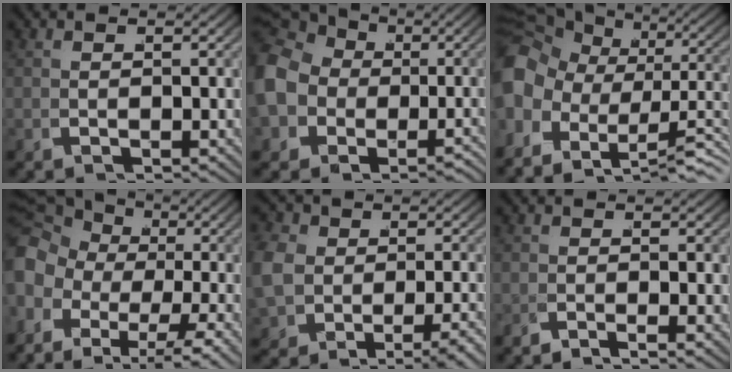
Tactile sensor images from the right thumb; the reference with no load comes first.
{"total": 11.0, "force": [0.3, 9.6, 5.3], "torque": [-0.122, -0.016, -0.002]}
{"total": 11.3, "force": [-2.1, 7.8, 7.9], "torque": [-0.127, -0.008, -0.035]}
{"total": 9.4, "force": [-0.4, 7.3, 5.9], "torque": [-0.094, -0.013, -0.008]}
{"total": 5.2, "force": [-2.1, 3.7, 2.9], "torque": [-0.067, -0.013, -0.029]}
{"total": 1.7, "force": [-1.6, 0.4, 0.5], "torque": [0.002, 0.003, -0.038]}